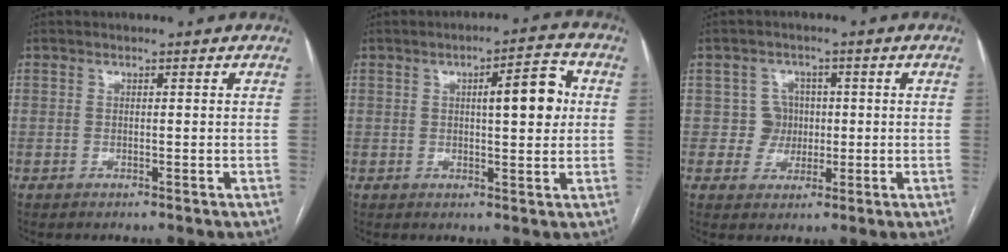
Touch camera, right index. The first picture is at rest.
{"total": 7.4, "force": [1.3, 1.6, 7.1], "torque": [-0.097, 0.015, 0.018]}
{"total": 4.1, "force": [0.3, 4.0, 0.3], "torque": [0.006, 0.014, 0.007]}